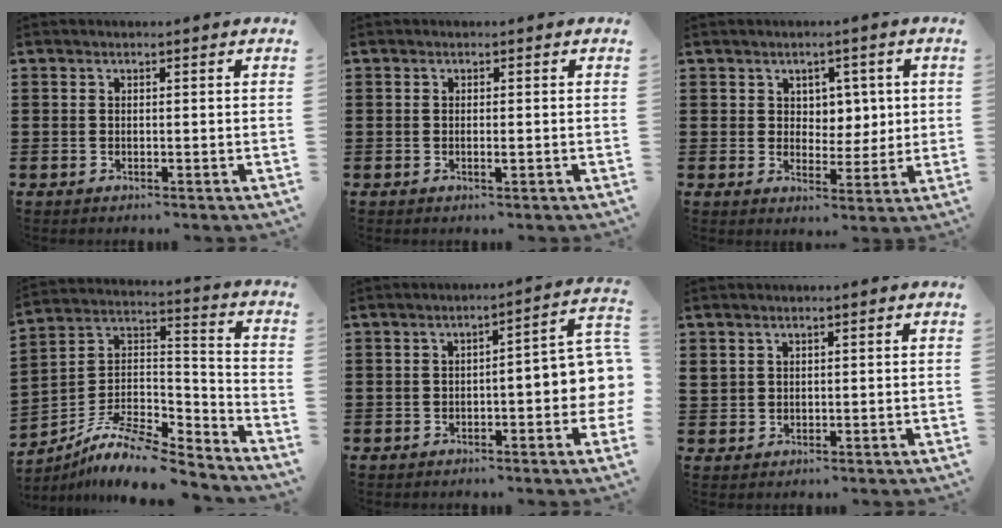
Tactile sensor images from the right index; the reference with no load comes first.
{"total": 0.9, "force": [-0.3, 0.1, 0.9], "torque": [-0.016, -0.006, -0.003]}
{"total": 4.3, "force": [1.9, 3.5, 1.5], "torque": [-0.030, 0.007, 0.031]}
{"total": 10.3, "force": [-8.4, 3.1, 5.0], "torque": [-0.102, 0.019, -0.170]}
{"total": 5.7, "force": [-1.1, 1.4, 5.4], "torque": [-0.079, -0.010, -0.024]}
{"total": 1.4, "force": [1.1, 0.9, 0.2], "torque": [-0.006, 0.003, 0.021]}